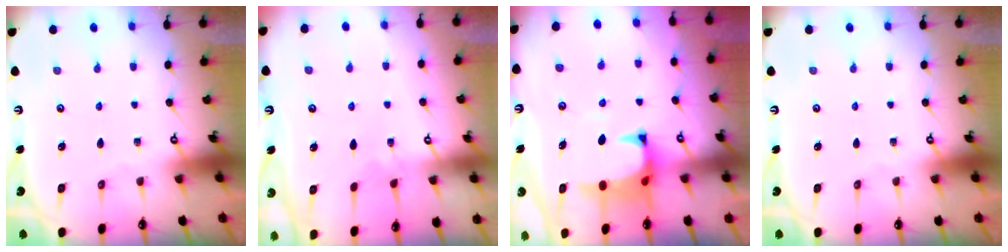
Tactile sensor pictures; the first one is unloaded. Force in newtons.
{"total": 3.2, "press": 3.2, "slide": 0.3}
{"total": 1.4, "press": 0.9, "slide": 1.0}
{"total": 0.0}